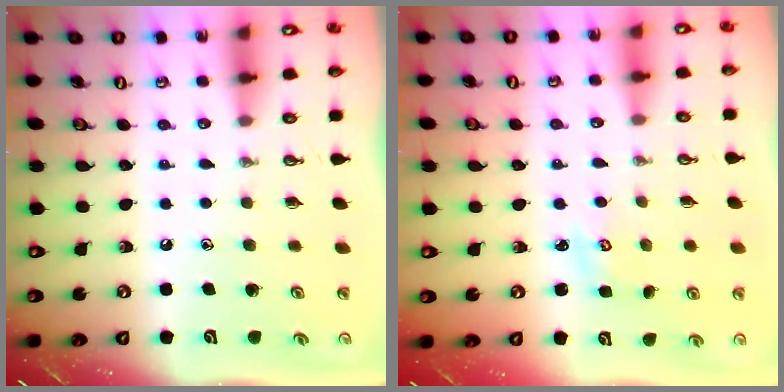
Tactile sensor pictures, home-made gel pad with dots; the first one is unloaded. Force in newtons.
{"total": 2.5, "press": 2.5, "slide": 0.3}